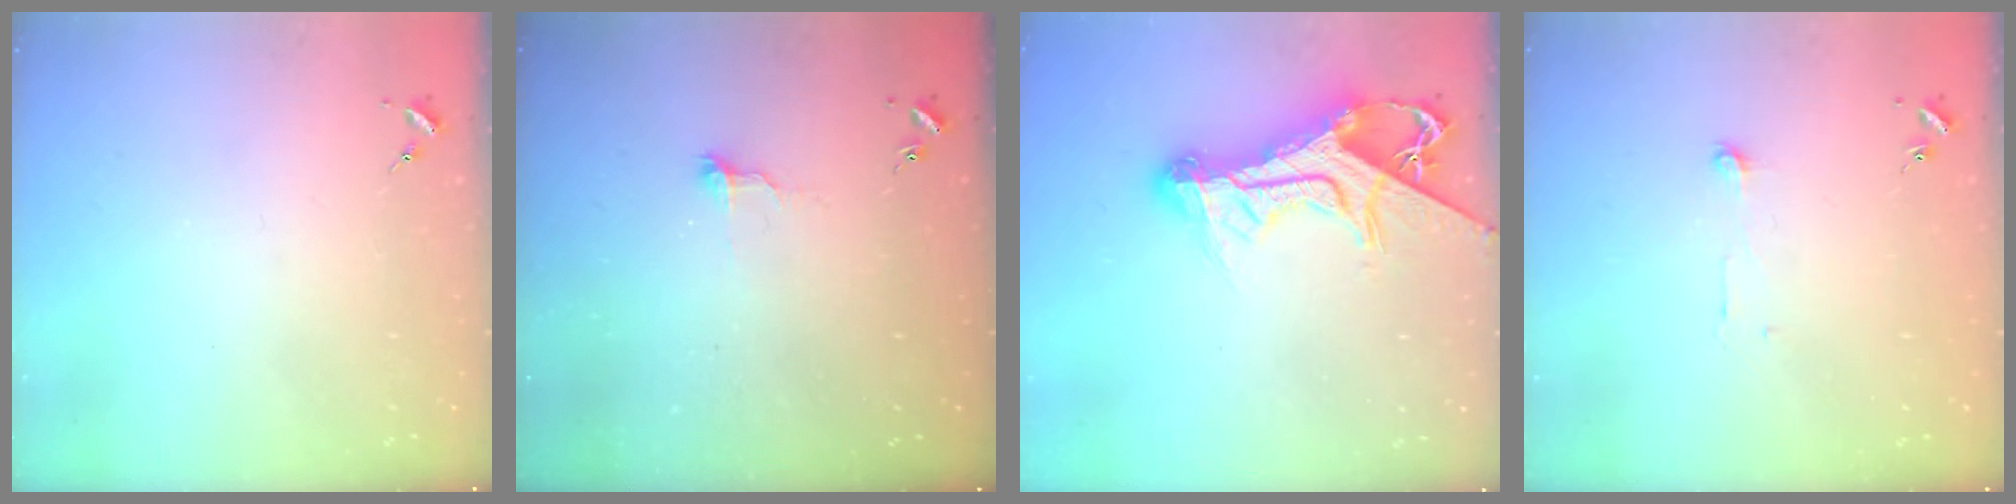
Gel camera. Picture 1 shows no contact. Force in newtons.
{"total": 7.5, "press": 7.5, "slide": 0.7}
{"total": 19.0, "press": 18.9, "slide": 1.9}
{"total": 3.9, "press": 3.9, "slide": 0.3}